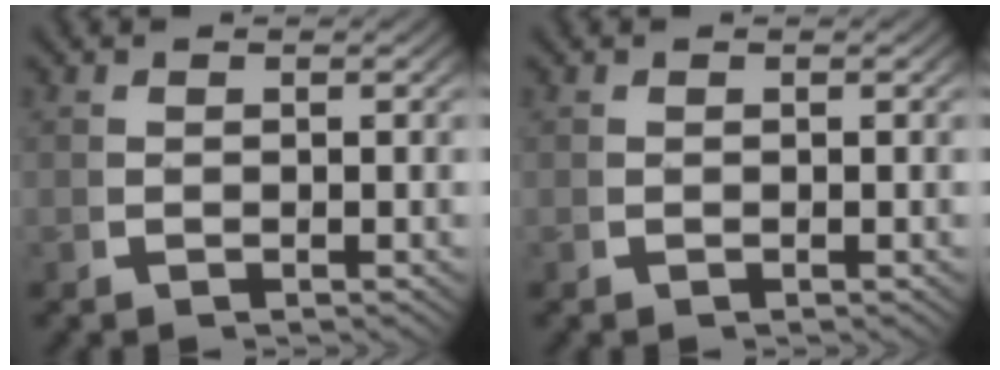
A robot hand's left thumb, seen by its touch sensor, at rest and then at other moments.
{"total": 0.0}